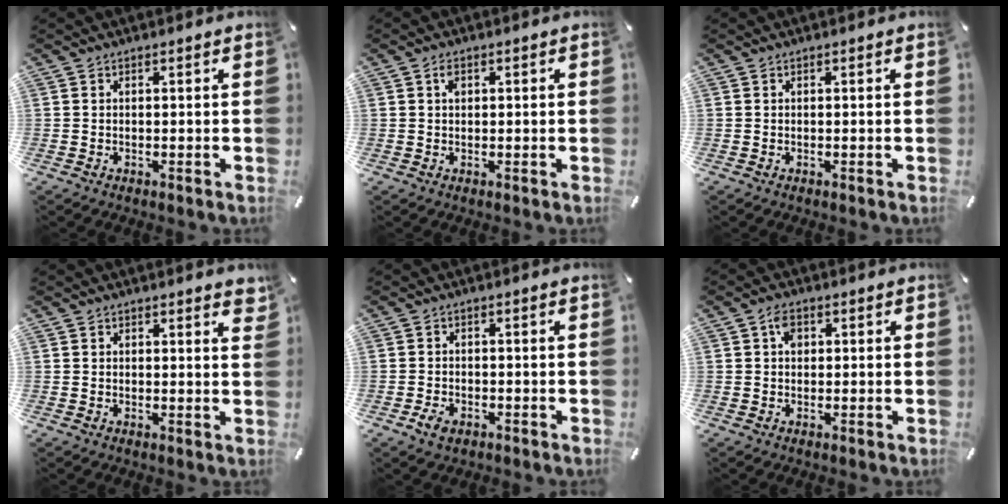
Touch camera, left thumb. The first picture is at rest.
{"total": 1.6, "force": [0.4, 1.1, 1.2], "torque": [-0.016, 0.002, 0.004]}
{"total": 0.0}
{"total": 1.7, "force": [1.2, 0.8, 0.8], "torque": [-0.001, -0.004, 0.019]}
{"total": 2.7, "force": [-1.5, 1.9, 1.3], "torque": [-0.030, 0.004, -0.029]}
{"total": 3.1, "force": [0.6, 2.3, 1.9], "torque": [-0.025, 0.003, 0.005]}